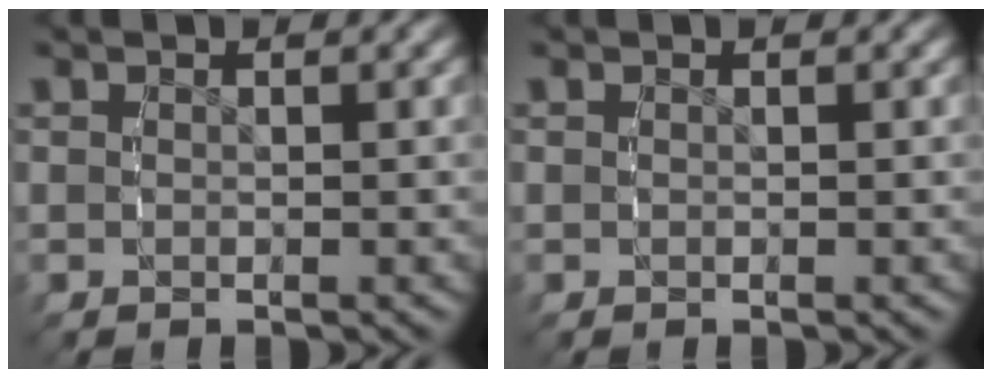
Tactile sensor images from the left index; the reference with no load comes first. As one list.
[{"total": 0.0}]